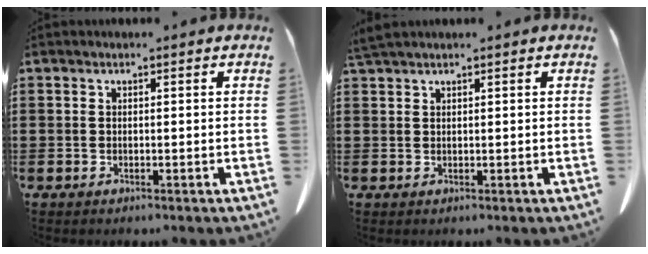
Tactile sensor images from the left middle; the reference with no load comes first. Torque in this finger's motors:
{"motor_torque": [0.51, 0.48, 0.09, 0.04]}